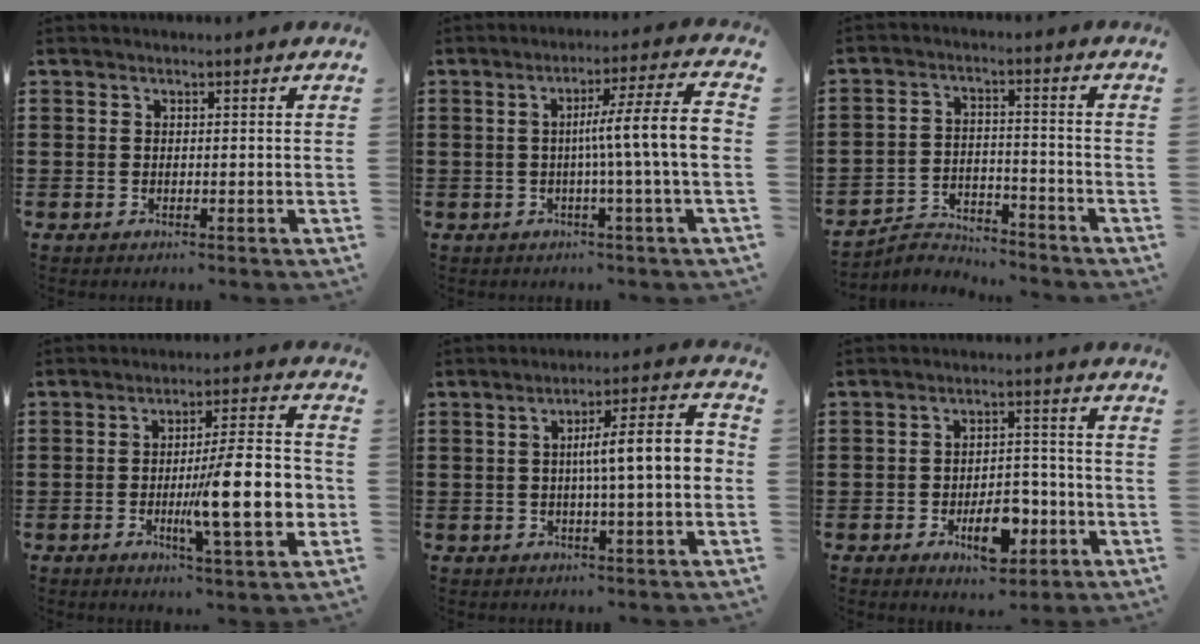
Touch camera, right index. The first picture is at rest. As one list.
[{"total": 9.8, "force": [-0.1, -0.1, 9.8], "torque": [-0.159, -0.010, -0.009]}, {"total": 4.0, "force": [-3.9, 0.8, 0.2], "torque": [-0.009, 0.007, -0.082]}, {"total": 14.4, "force": [-2.5, 3.1, 13.9], "torque": [-0.208, -0.015, -0.048]}, {"total": 8.7, "force": [0.2, 1.2, 8.7], "torque": [-0.140, -0.003, -0.005]}, {"total": 7.9, "force": [-3.2, 3.9, 6.0], "torque": [-0.083, 0.004, -0.056]}]